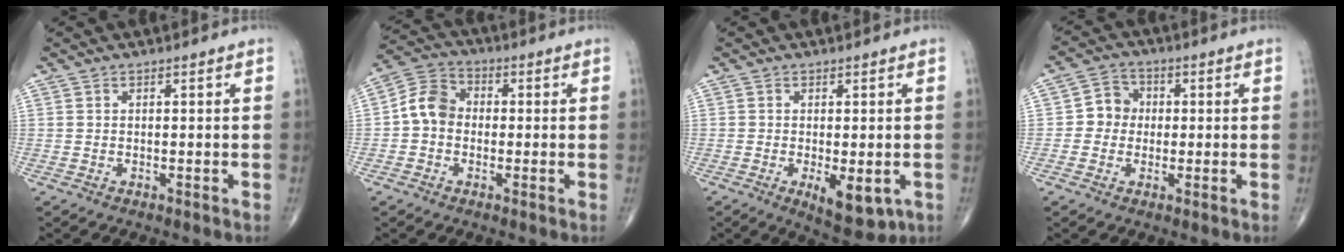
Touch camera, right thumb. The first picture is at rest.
{"total": 7.1, "force": [-0.6, 5.8, 4.0], "torque": [-0.057, 0.028, -0.028]}
{"total": 7.5, "force": [-2.3, 3.3, 6.4], "torque": [-0.083, -0.015, -0.024]}
{"total": 5.2, "force": [-0.1, 4.8, 2.0], "torque": [-0.006, 0.012, -0.013]}